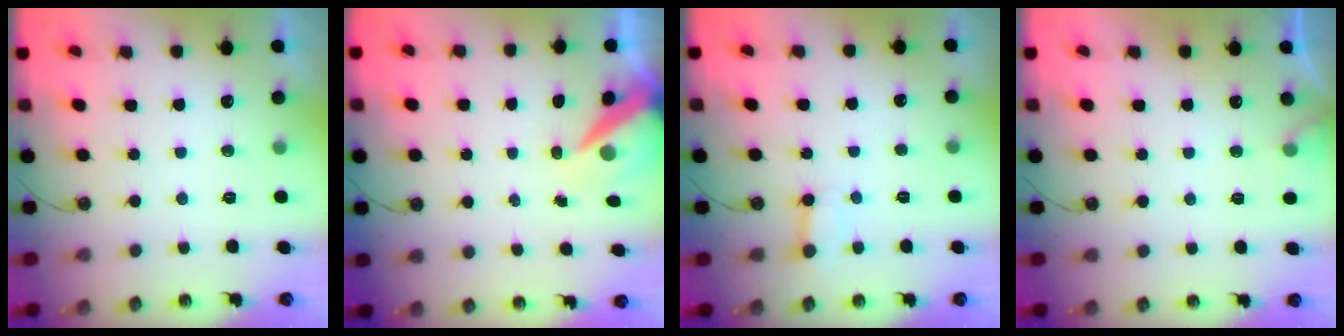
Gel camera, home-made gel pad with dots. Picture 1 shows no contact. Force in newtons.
{"total": 8.7, "press": 8.6, "slide": 1.1}
{"total": 3.3, "press": 3.3, "slide": 0.4}
{"total": 5.0, "press": 5.0, "slide": 0.3}